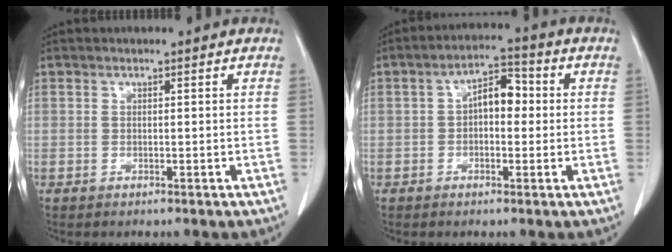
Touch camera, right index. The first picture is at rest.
{"total": 5.8, "force": [0.3, 3.0, 4.9], "torque": [-0.081, 0.027, -0.002]}